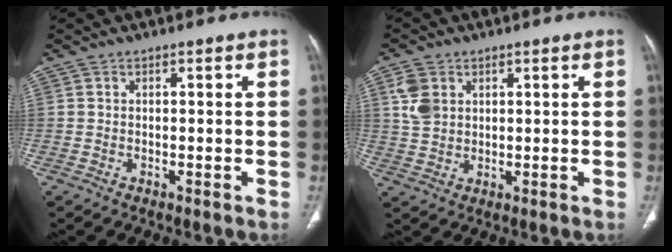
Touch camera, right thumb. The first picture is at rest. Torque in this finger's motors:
{"motor_torque": [0.69, 1.21, 0.75, 0.72, 0.02]}